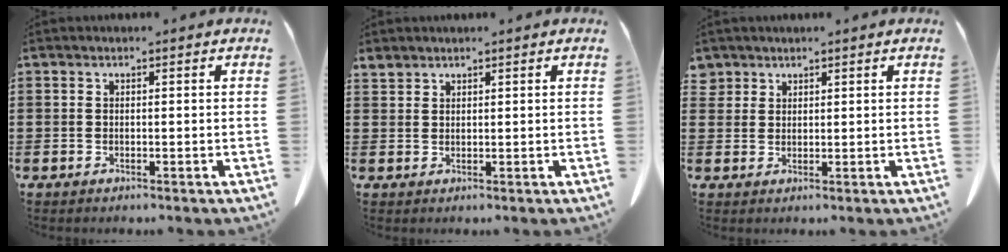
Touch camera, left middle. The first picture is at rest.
{"total": 1.5, "force": [1.4, 0.4, 0.2], "torque": [-0.010, 0.000, 0.028]}
{"total": 2.2, "force": [1.9, 1.2, 0.1], "torque": [-0.009, 0.003, 0.038]}